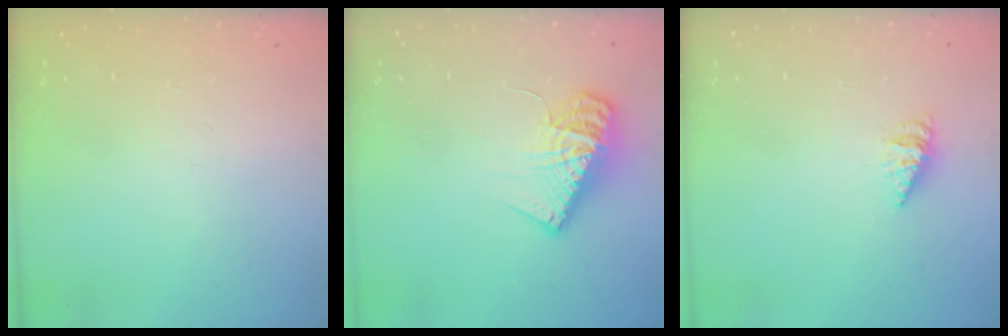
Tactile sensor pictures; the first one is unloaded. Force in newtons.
{"total": 13.0, "press": 12.9, "slide": 1.3}
{"total": 2.6, "press": 2.6, "slide": 0.4}